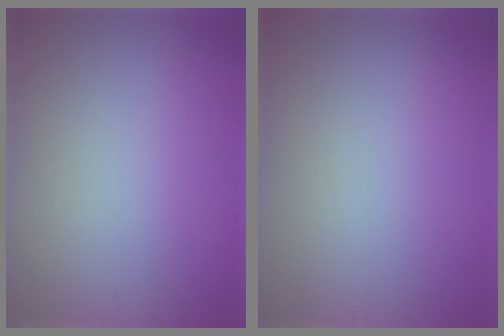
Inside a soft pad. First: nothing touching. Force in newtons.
{"total": 0.0}